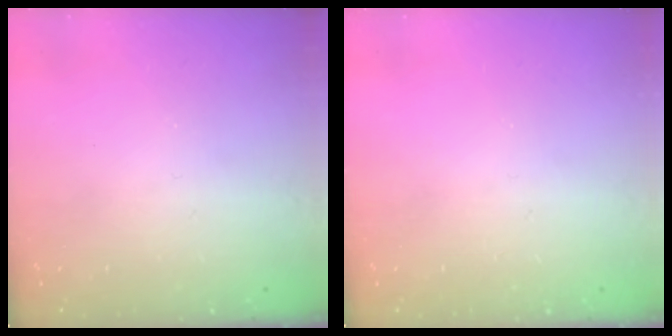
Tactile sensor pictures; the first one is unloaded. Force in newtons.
{"total": 0.0}